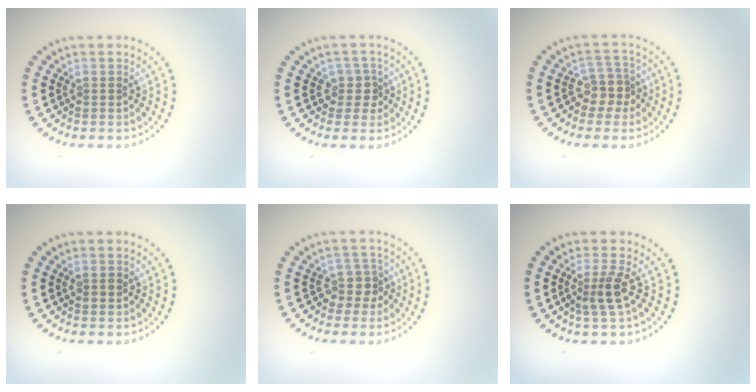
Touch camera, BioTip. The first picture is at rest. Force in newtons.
{"total": 2.0, "press": 1.6, "slide": 1.2}
{"total": 2.6, "press": 2.2, "slide": 1.5}
{"total": 1.0, "press": 1.0, "slide": 0.2}
{"total": 2.3, "press": 1.8, "slide": 1.4}
{"total": 2.4, "press": 1.7, "slide": 1.6}